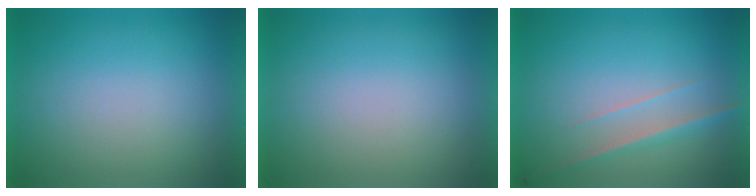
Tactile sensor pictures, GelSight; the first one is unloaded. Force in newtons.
{"total": 1.2}
{"total": 2.8}